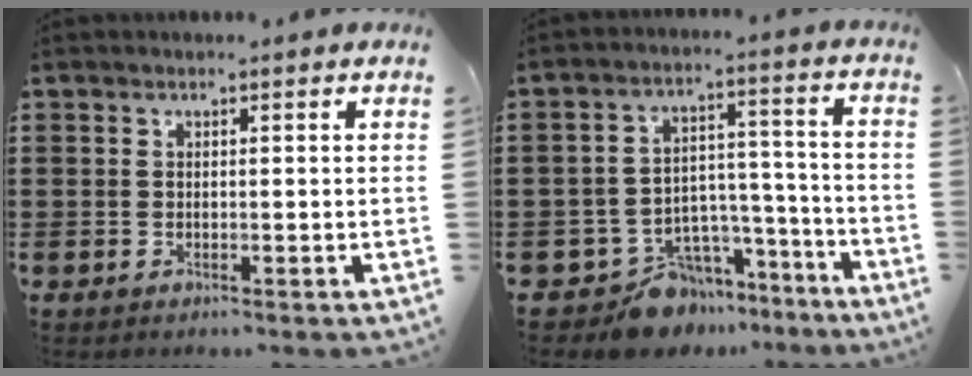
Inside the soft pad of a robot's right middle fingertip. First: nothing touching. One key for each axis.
{"total": 8.7, "fx": -7.5, "fy": 4.2, "fz": 1.2, "tx": -0.027, "ty": 0.031, "tz": -0.140}